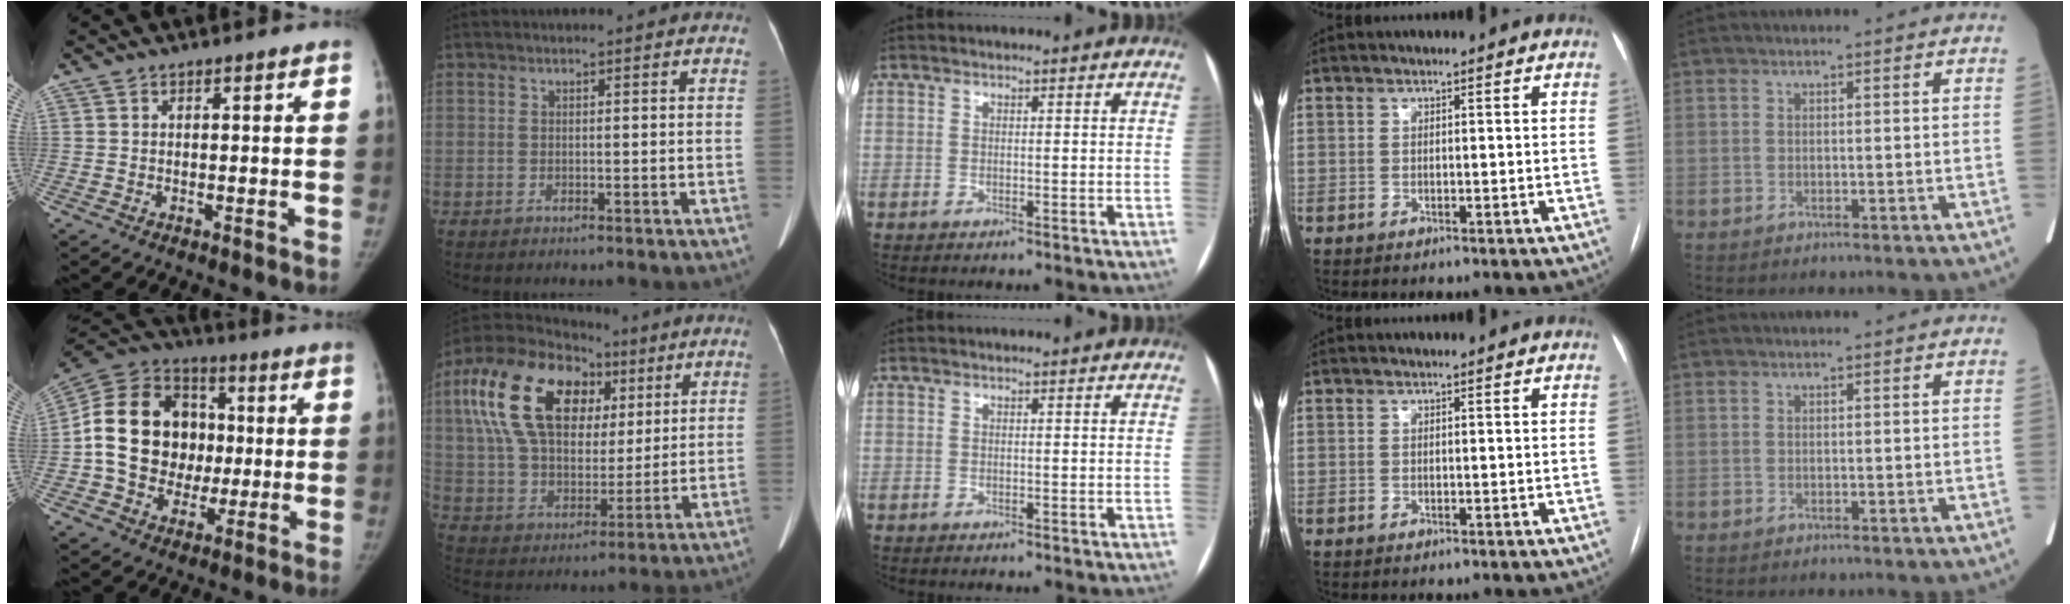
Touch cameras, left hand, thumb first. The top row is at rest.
{"thumb": {"total": 19.4, "force": [0.2, 16.0, 11.0], "torque": [-0.170, 0.031, 0.007]}, "index": {"total": 19.4, "force": [7.3, 12.0, 13.3], "torque": [-0.286, 0.048, 0.129]}}